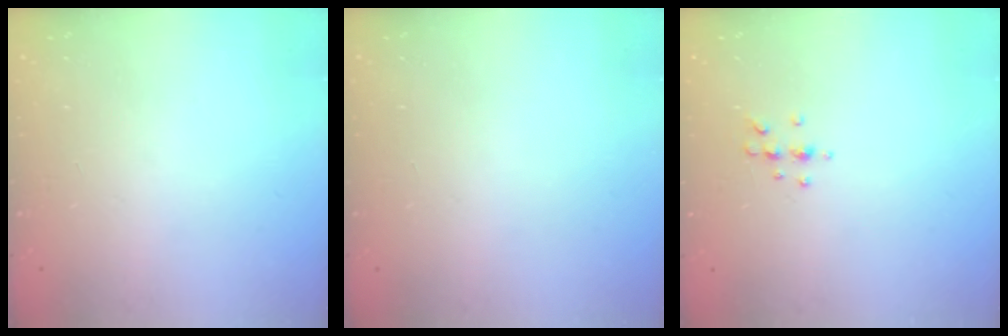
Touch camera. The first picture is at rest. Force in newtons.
{"total": 0.0}
{"total": 4.7, "press": 4.6, "slide": 1.1}